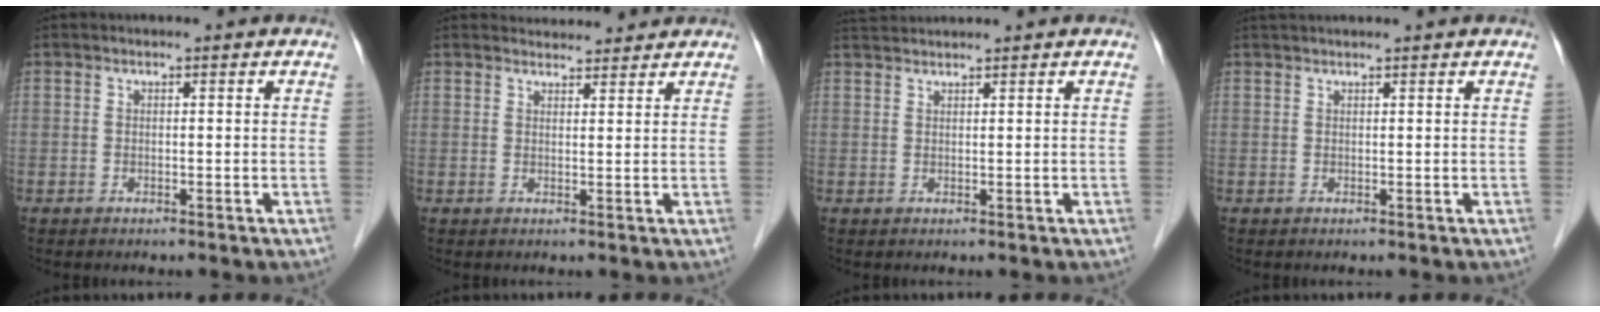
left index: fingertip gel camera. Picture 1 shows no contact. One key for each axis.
{"total": 4.3, "fx": 4.2, "fy": 1.0, "fz": 0.1, "tx": -0.005, "ty": 0.012, "tz": 0.052}
{"total": 3.5, "fx": 3.4, "fy": -0.5, "fz": 0.6, "tx": -0.011, "ty": 0.026, "tz": 0.065}
{"total": 5.5, "fx": 5.1, "fy": -0.1, "fz": 1.9, "tx": -0.022, "ty": 0.034, "tz": 0.069}